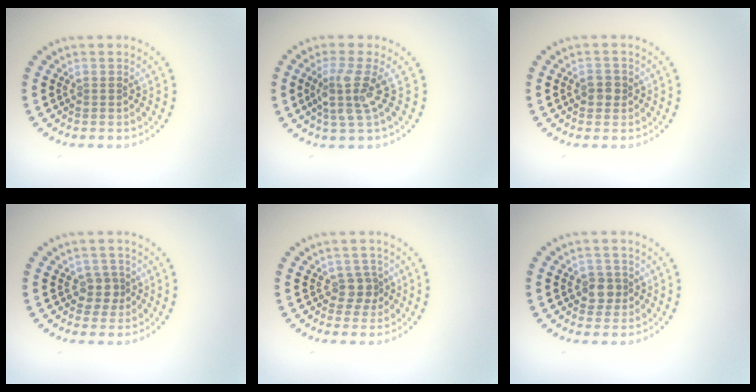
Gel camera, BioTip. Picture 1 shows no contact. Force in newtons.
{"total": 3.3, "press": 2.4, "slide": 2.3}
{"total": 1.5, "press": 1.5, "slide": 0.2}
{"total": 1.9, "press": 1.6, "slide": 0.9}
{"total": 1.8, "press": 1.4, "slide": 1.1}
{"total": 1.9, "press": 1.8, "slide": 0.8}